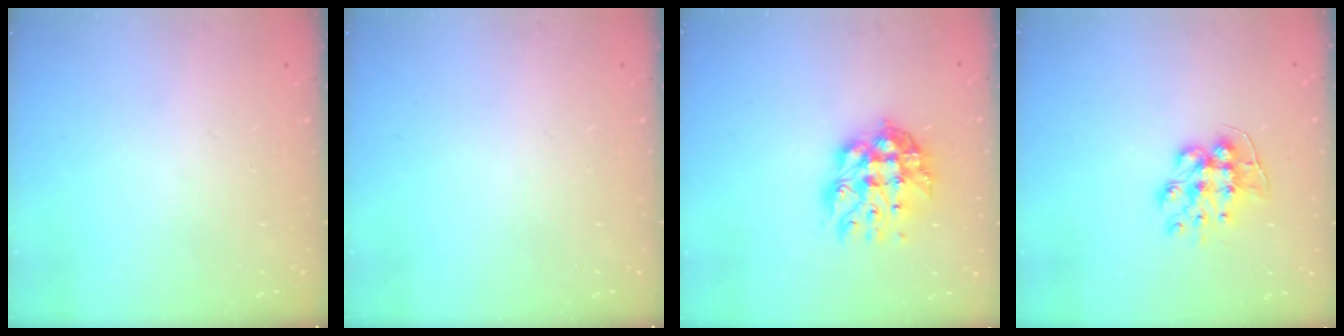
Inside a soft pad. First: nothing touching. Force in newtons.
{"total": 0.0}
{"total": 12.1, "press": 12.0, "slide": 1.1}
{"total": 9.5, "press": 9.4, "slide": 0.8}